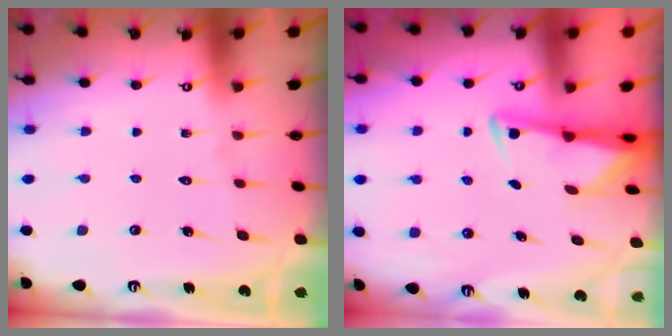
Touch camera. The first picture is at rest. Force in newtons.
{"total": 3.0, "press": 3.0, "slide": 0.6}